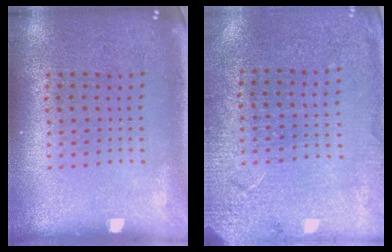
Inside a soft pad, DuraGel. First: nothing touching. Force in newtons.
{"total": 2.6, "press": 2.6, "slide": 0.2}